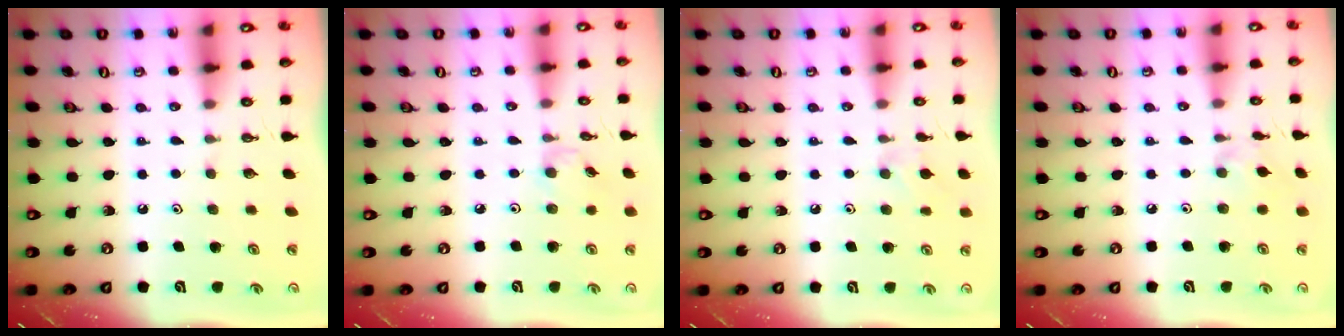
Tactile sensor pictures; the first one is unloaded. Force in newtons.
{"total": 1.9, "press": 1.9, "slide": 0.4}
{"total": 6.6, "press": 6.5, "slide": 0.8}
{"total": 2.6, "press": 2.6, "slide": 0.5}